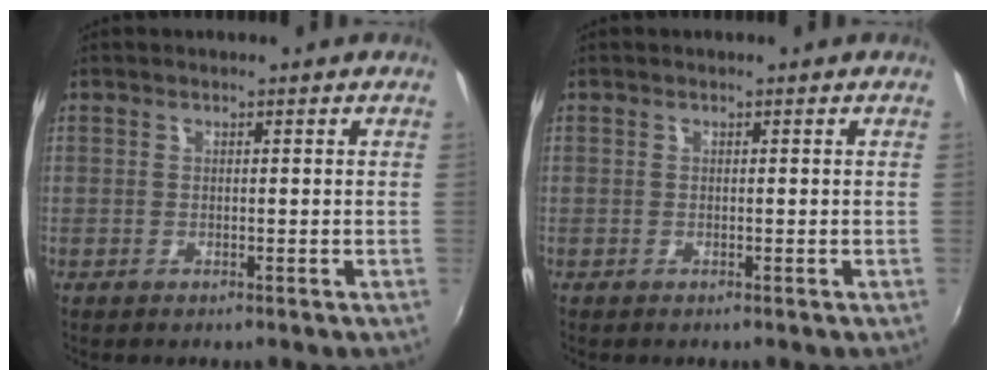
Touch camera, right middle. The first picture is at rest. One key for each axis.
{"total": 0.0}